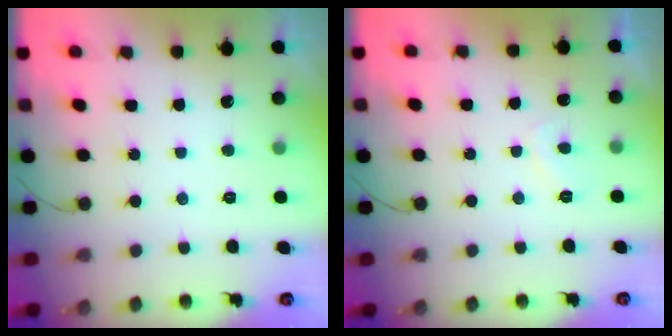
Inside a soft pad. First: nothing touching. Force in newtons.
{"total": 1.8, "press": 1.7, "slide": 0.7}